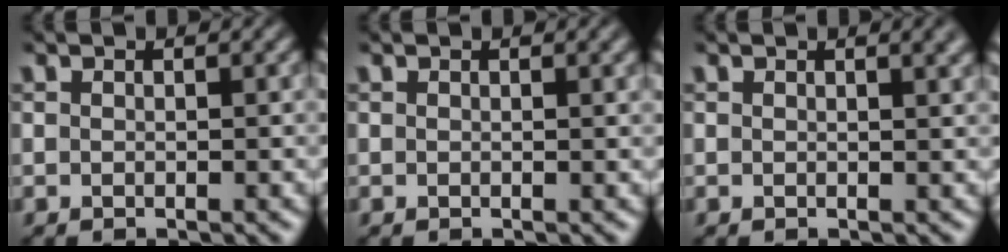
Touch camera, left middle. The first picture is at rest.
{"total": 0.9, "force": [0.5, 0.2, 0.8], "torque": [-0.007, 0.005, 0.007]}
{"total": 2.2, "force": [1.3, 0.8, 1.7], "torque": [-0.009, 0.004, 0.011]}